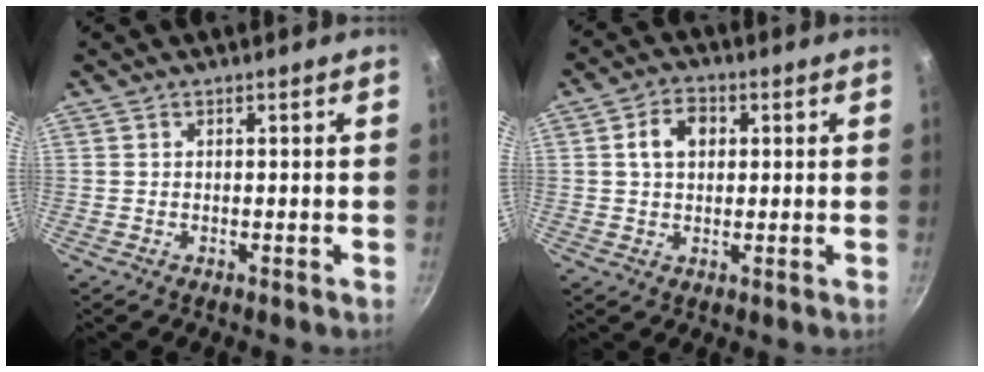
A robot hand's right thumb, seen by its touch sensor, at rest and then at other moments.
{"total": 5.9, "force": [1.2, 4.3, 3.9], "torque": [-0.049, 0.010, 0.014]}